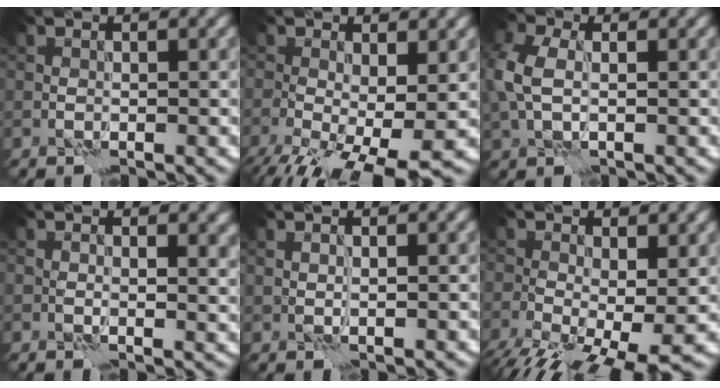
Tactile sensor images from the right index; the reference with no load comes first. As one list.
[{"total": 9.6, "force": [-3.6, 4.1, 7.9], "torque": [-0.141, -0.039, -0.047]}, {"total": 5.0, "force": [0.4, 3.2, 3.8], "torque": [-0.106, 0.007, -0.001]}, {"total": 3.4, "force": [0.9, 1.8, 2.7], "torque": [-0.031, -0.008, 0.018]}, {"total": 0.8, "force": [0.5, 0.1, 0.6], "torque": [-0.012, -0.003, 0.005]}, {"total": 10.8, "force": [-3.7, 5.0, 8.9], "torque": [-0.153, -0.039, -0.045]}]